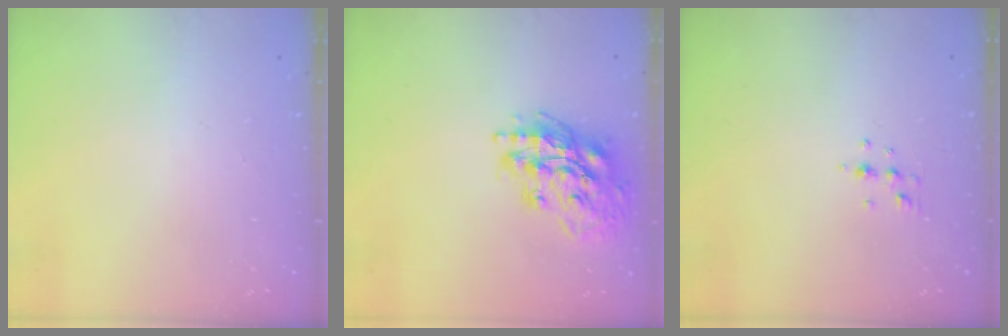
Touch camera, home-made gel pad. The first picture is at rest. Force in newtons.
{"total": 17.4, "press": 17.1, "slide": 2.7}
{"total": 4.1, "press": 3.7, "slide": 1.8}